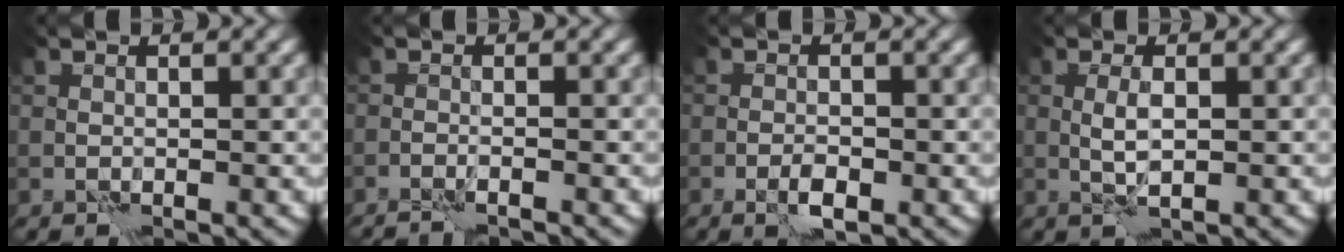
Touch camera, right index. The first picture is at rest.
{"total": 2.2, "force": [-2.1, 0.0, 0.7], "torque": [-0.012, 0.005, -0.033]}
{"total": 1.6, "force": [-0.7, 0.5, 1.4], "torque": [-0.024, 0.000, -0.013]}
{"total": 1.7, "force": [0.4, 0.3, 1.7], "torque": [-0.036, 0.000, 0.007]}